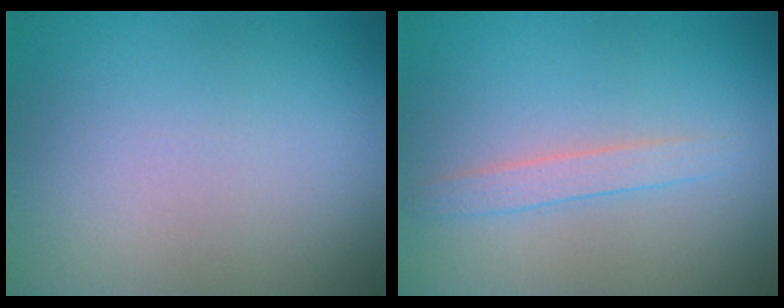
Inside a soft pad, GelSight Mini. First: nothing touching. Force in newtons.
{"total": 1.5, "press": 1.5, "slide": 0.1}